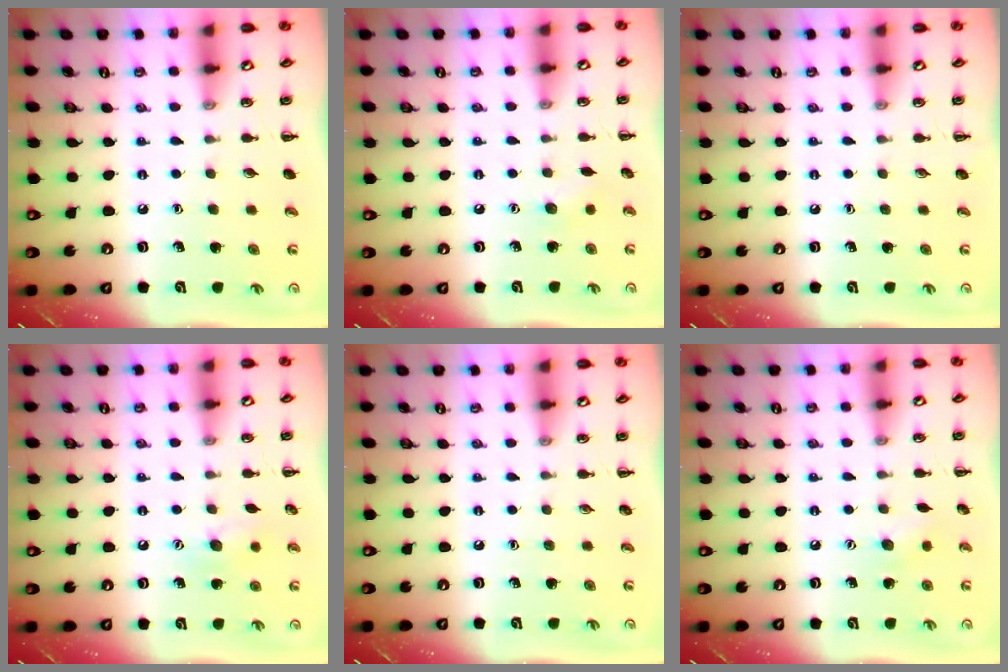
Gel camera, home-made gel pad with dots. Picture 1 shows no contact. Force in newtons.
{"total": 5.1, "press": 4.9, "slide": 1.3}
{"total": 0.0}
{"total": 8.5, "press": 8.4, "slide": 1.1}
{"total": 0.0}
{"total": 6.6, "press": 6.4, "slide": 1.3}